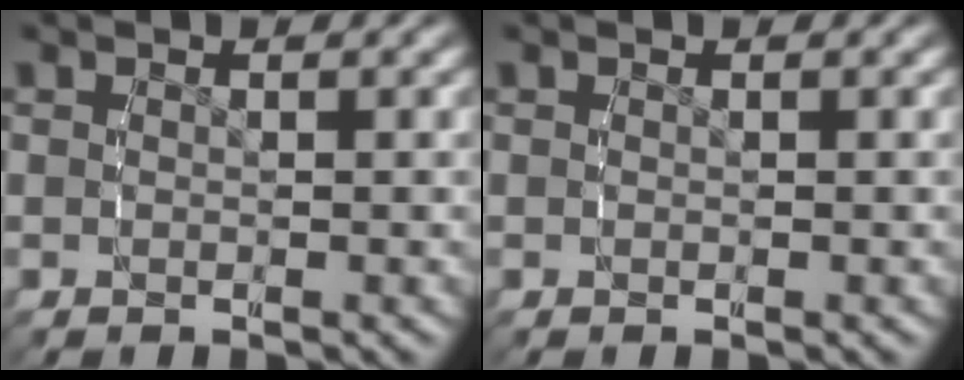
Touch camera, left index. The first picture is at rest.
{"total": 0.0}